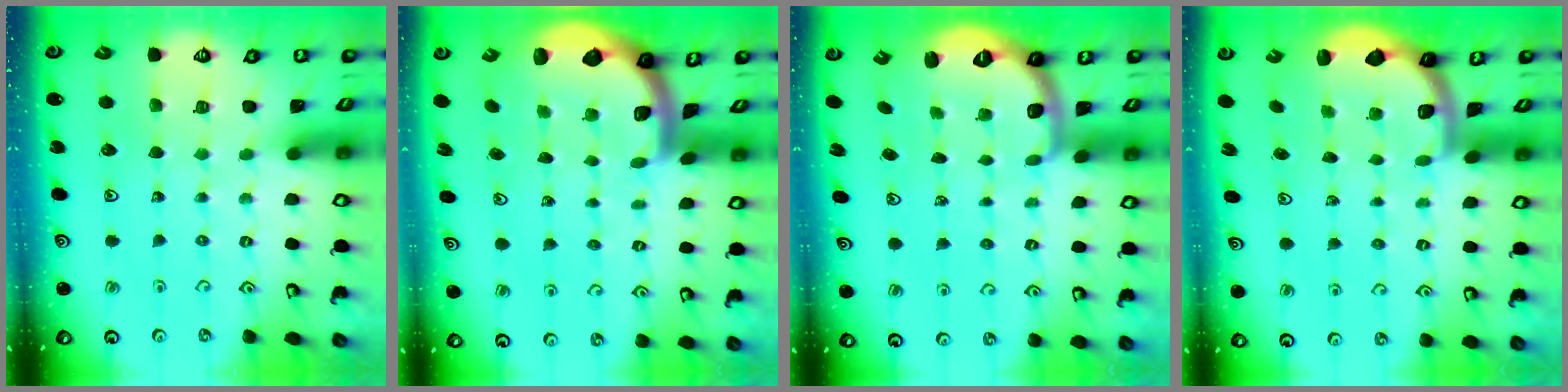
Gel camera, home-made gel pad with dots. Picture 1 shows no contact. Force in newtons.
{"total": 1.9, "press": 1.8, "slide": 0.5}
{"total": 2.5, "press": 2.0, "slide": 1.6}
{"total": 2.0, "press": 2.0, "slide": 0.5}